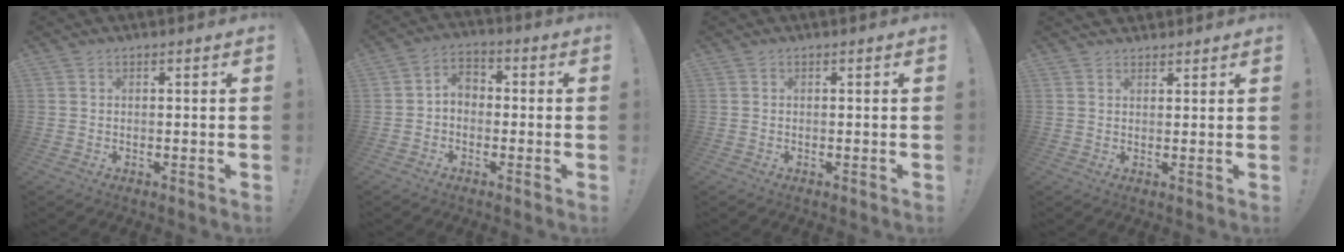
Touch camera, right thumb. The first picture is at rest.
{"total": 4.6, "force": [-0.9, 3.6, 2.7], "torque": [-0.057, 0.016, -0.013]}
{"total": 0.0}
{"total": 1.0, "force": [0.8, 0.6, -0.1], "torque": [0.009, -0.005, 0.014]}